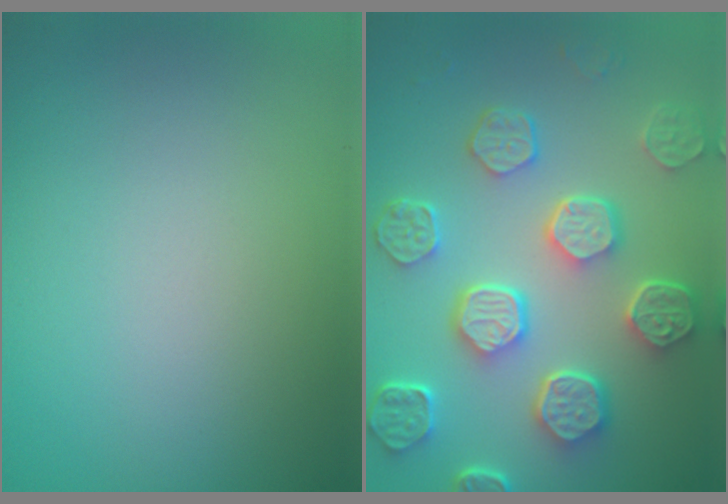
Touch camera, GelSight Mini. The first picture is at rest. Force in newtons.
{"total": 8.0, "press": 6.1, "slide": 5.2}